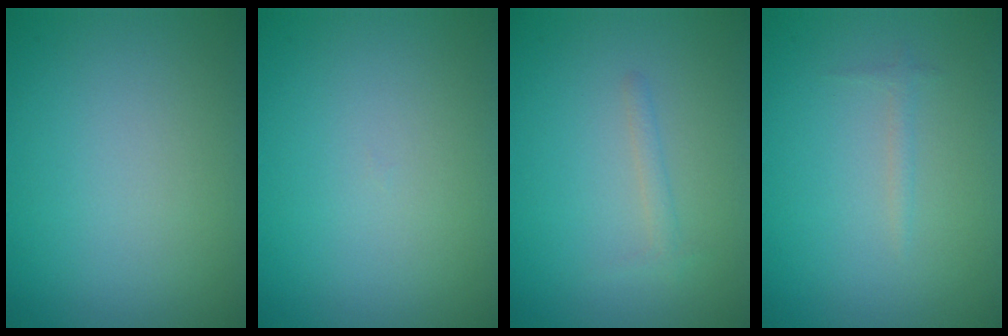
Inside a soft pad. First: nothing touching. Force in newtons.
{"total": 0.0}
{"total": 1.0, "press": 1.0, "slide": 0.0}
{"total": 0.7, "press": 0.7, "slide": 0.1}